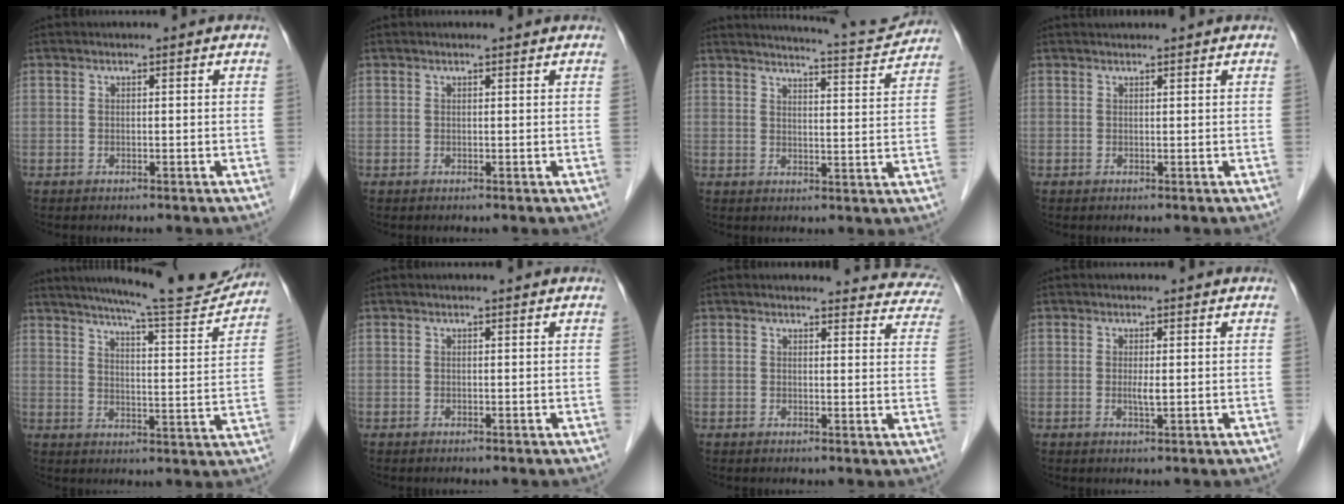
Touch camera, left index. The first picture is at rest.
{"total": 1.3, "force": [1.2, 0.2, 0.3], "torque": [-0.013, 0.009, 0.014]}
{"total": 11.3, "force": [11.0, -0.1, 2.4], "torque": [-0.039, -0.015, 0.137]}
{"total": 2.8, "force": [2.7, 0.2, 0.7], "torque": [-0.010, 0.027, 0.038]}
{"total": 17.3, "force": [16.0, 0.4, 6.5], "torque": [-0.101, -0.035, 0.213]}
{"total": 0.6, "force": [0.6, 0.0, 0.2], "torque": [-0.006, 0.003, 0.008]}
{"total": 13.2, "force": [12.7, 3.1, 1.7], "torque": [0.025, -0.047, 0.102]}
{"total": 1.5, "force": [0.1, 0.1, 1.5], "torque": [-0.032, -0.003, 0.004]}